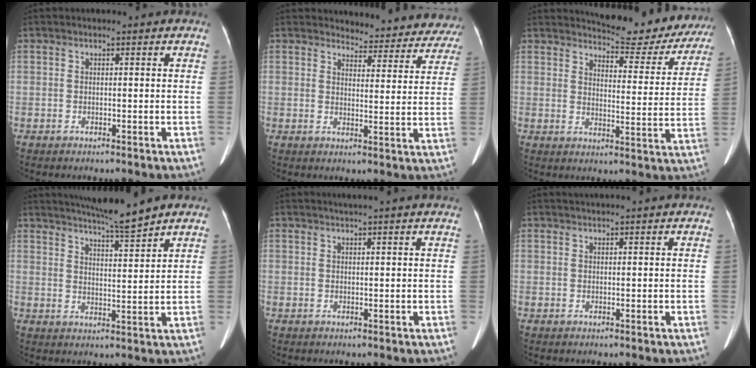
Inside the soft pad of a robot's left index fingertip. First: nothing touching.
{"total": 13.2, "force": [12.7, 3.4, 0.9], "torque": [0.026, -0.037, 0.120]}
{"total": 14.7, "force": [14.0, 3.1, 3.4], "torque": [-0.032, -0.041, 0.155]}
{"total": 8.5, "force": [7.6, -0.6, 3.8], "torque": [-0.067, -0.003, 0.119]}
{"total": 3.9, "force": [3.4, -0.6, 1.9], "torque": [-0.024, 0.018, 0.042]}
{"total": 4.1, "force": [3.7, -0.3, 1.6], "torque": [-0.017, 0.030, 0.050]}